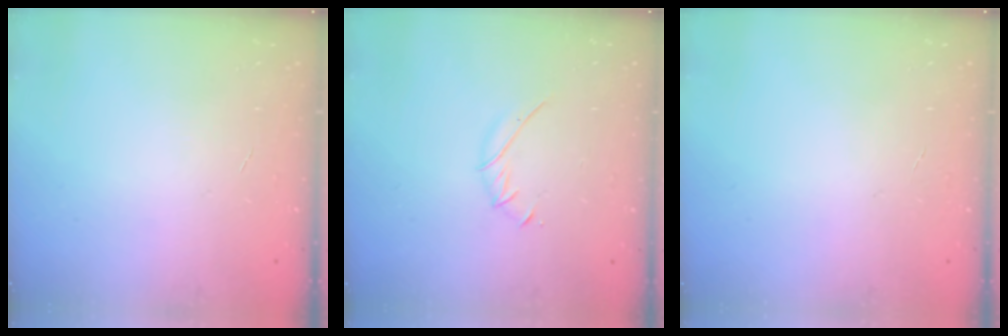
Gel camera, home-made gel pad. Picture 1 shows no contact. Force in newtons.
{"total": 3.7, "press": 3.6, "slide": 1.0}
{"total": 0.0}